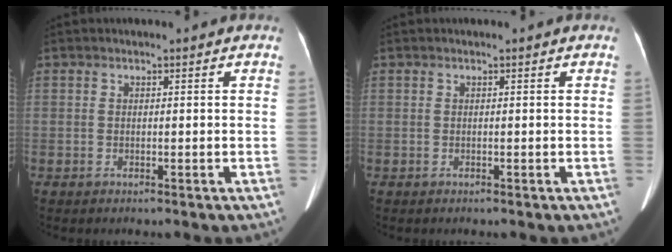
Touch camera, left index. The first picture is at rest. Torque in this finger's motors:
{"motor_torque": [-0.01, -0.14, 0.00, 0.00]}